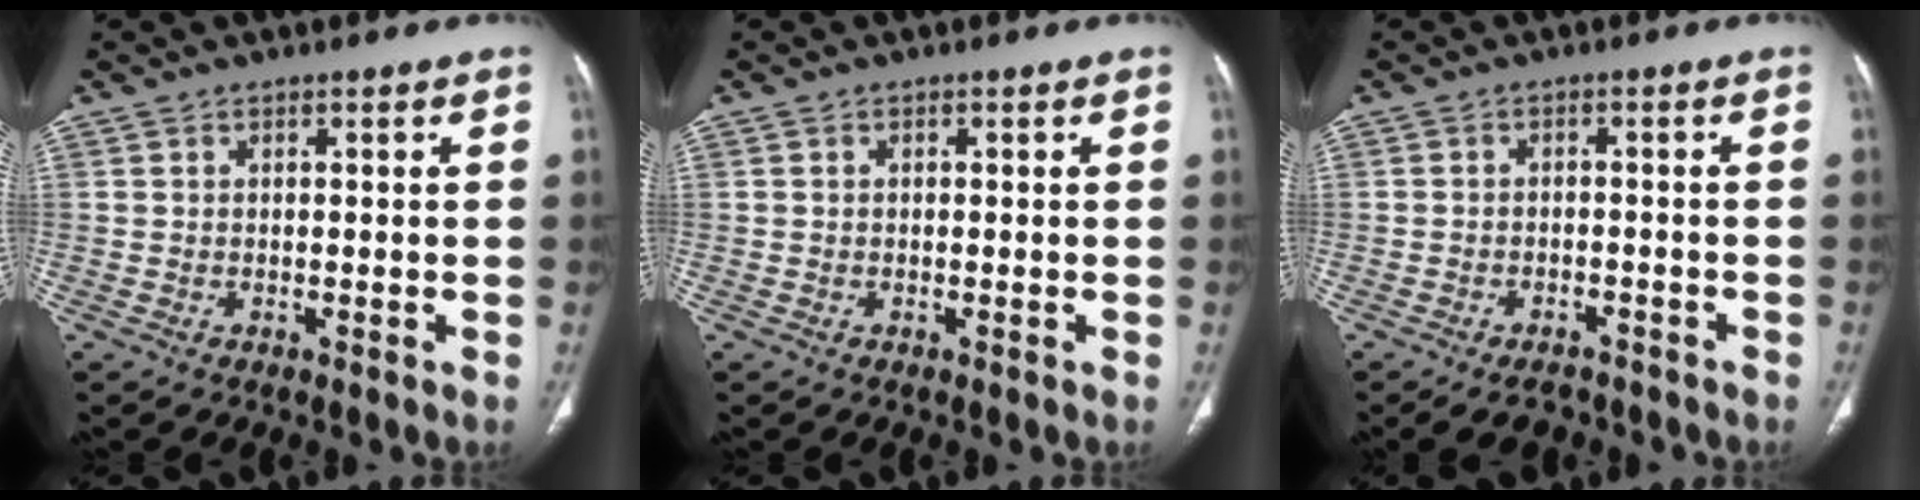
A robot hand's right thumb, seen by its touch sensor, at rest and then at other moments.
{"total": 0.0}
{"total": 5.9, "force": [-4.7, 2.9, 2.0], "torque": [-0.023, 0.018, -0.061]}